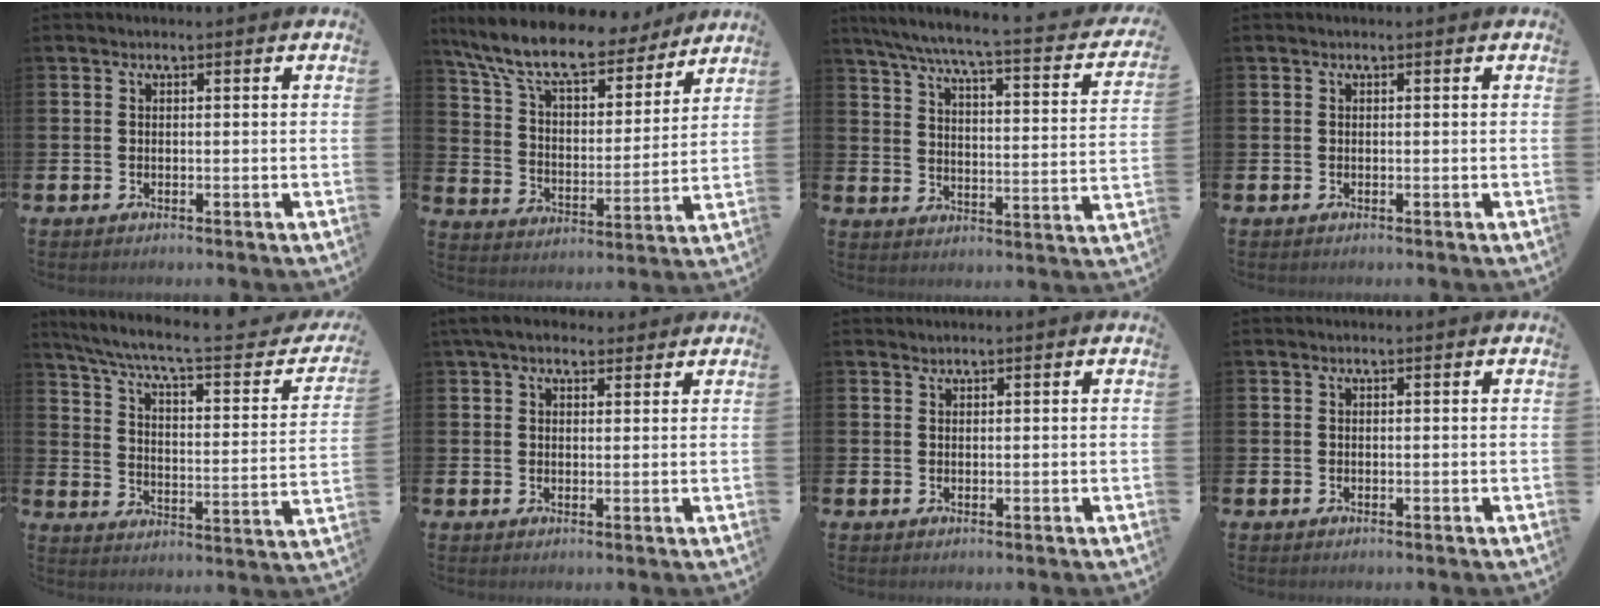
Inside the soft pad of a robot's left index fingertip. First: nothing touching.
{"total": 11.3, "force": [9.7, 3.1, 4.9], "torque": [-0.129, -0.056, 0.167]}
{"total": 6.2, "force": [5.2, 0.5, 3.4], "torque": [-0.085, -0.045, 0.080]}
{"total": 0.0}
{"total": 7.1, "force": [5.6, 1.2, 4.2], "torque": [-0.102, -0.040, 0.085]}
{"total": 4.6, "force": [3.8, 1.9, 1.7], "torque": [-0.030, -0.009, 0.068]}
{"total": 0.8, "force": [0.8, 0.1, -0.1], "torque": [0.002, 0.000, 0.016]}
{"total": 0.0}